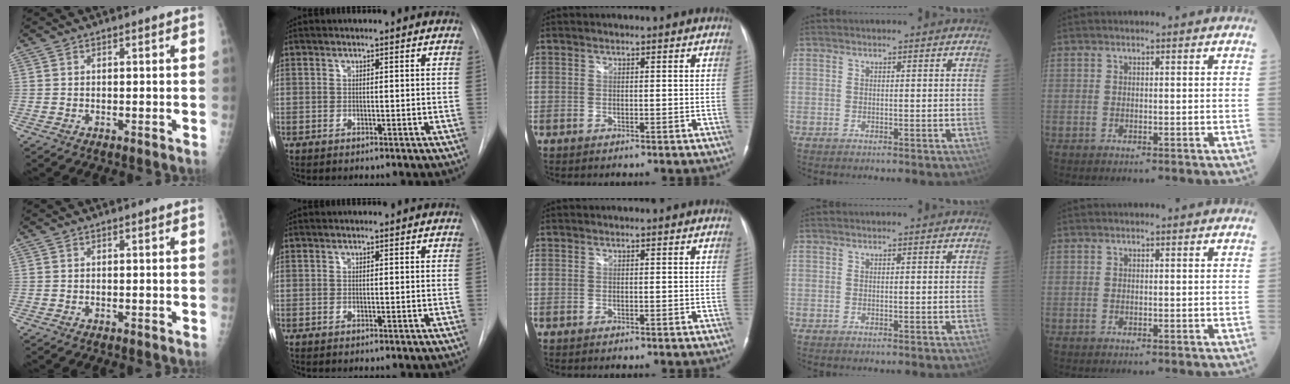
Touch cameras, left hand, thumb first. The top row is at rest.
{}